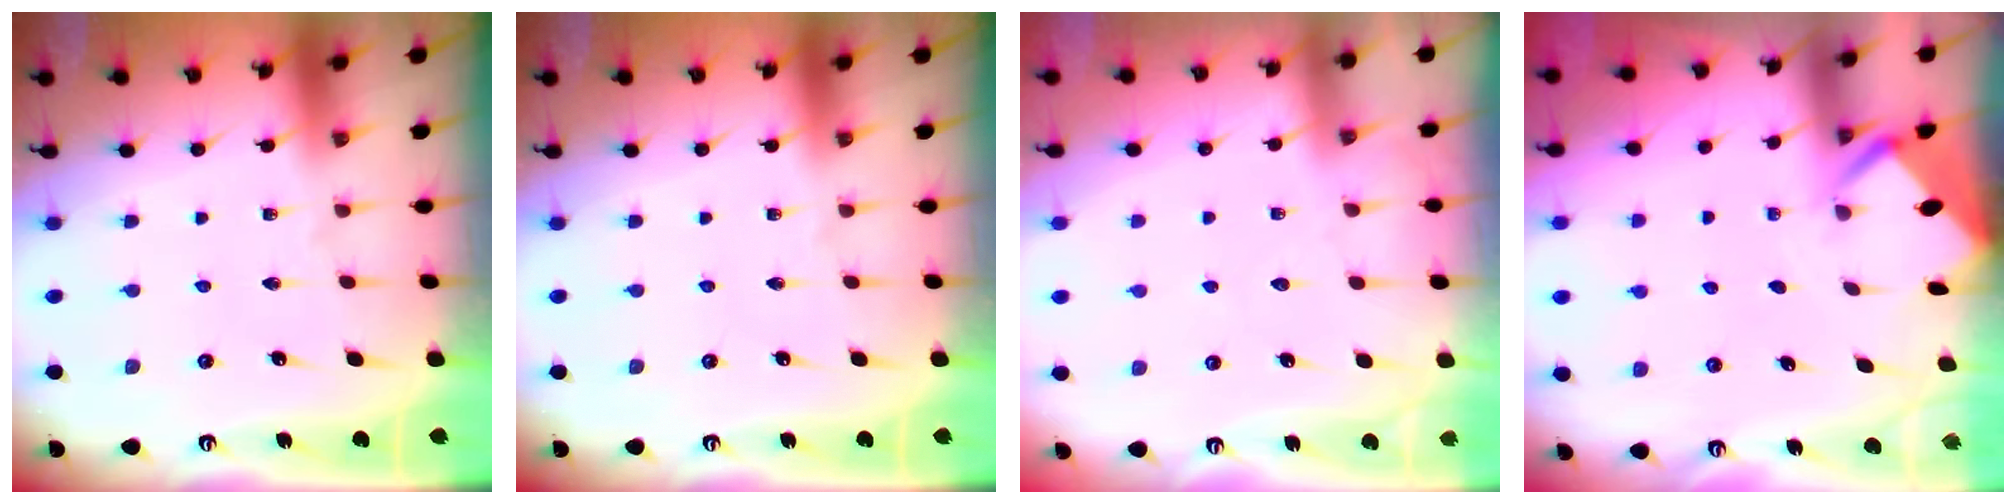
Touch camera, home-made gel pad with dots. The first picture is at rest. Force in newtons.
{"total": 0.0}
{"total": 4.9, "press": 4.8, "slide": 0.6}
{"total": 2.5, "press": 2.5, "slide": 0.2}